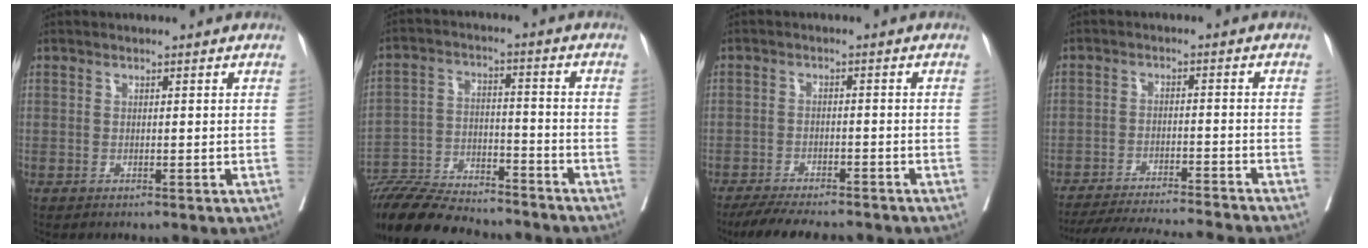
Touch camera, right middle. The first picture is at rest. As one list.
[{"total": 17.7, "force": [-16.1, 3.1, 6.6], "torque": [-0.125, -0.008, -0.257]}, {"total": 10.1, "force": [-8.9, 2.1, 4.1], "torque": [-0.058, -0.008, -0.131]}, {"total": 17.8, "force": [-16.6, -0.4, 6.3], "torque": [-0.109, -0.030, -0.239]}]